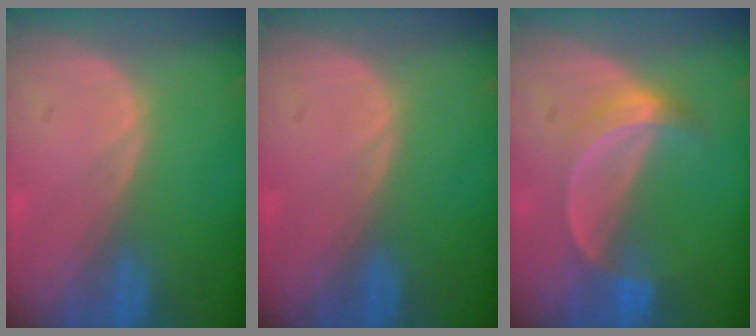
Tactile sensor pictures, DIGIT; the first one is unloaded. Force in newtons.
{"total": 0.0}
{"total": 5.3, "press": 4.8, "slide": 2.3}